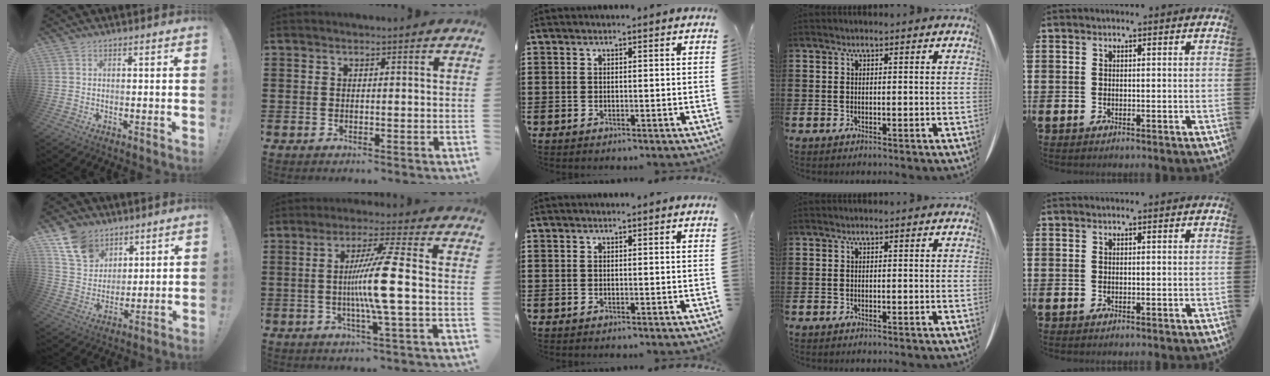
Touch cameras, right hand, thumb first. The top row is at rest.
{"thumb": {"total": 12.8, "force": [8.3, 8.8, 4.5], "torque": [-0.078, -0.050, 0.163]}, "index": {"total": 9.7, "force": [-0.8, -0.3, 9.6], "torque": [-0.190, -0.015, -0.027]}}